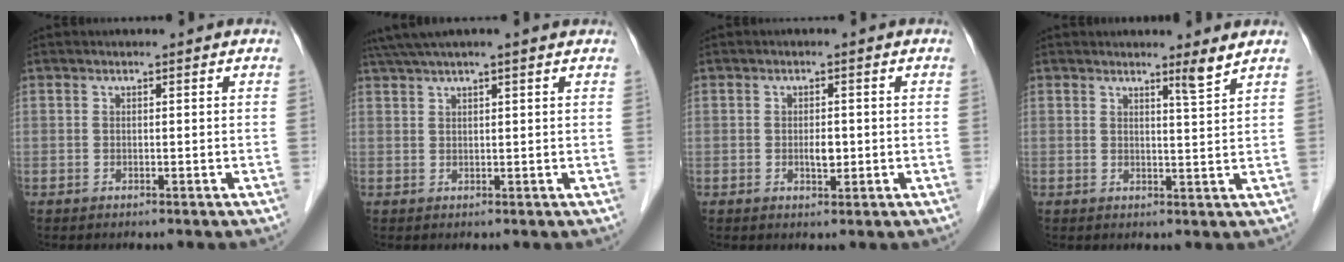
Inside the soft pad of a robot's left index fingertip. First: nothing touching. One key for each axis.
{"total": 7.4, "fx": 5.9, "fy": -0.3, "fz": 4.4, "tx": -0.076, "ty": 0.046, "tz": 0.091}
{"total": 2.1, "fx": -0.3, "fy": 1.0, "fz": 1.8, "tx": -0.035, "ty": 0.000, "tz": -0.003}
{"total": 2.3, "fx": 1.9, "fy": -0.9, "fz": 1.1, "tx": -0.027, "ty": -0.015, "tz": 0.033}